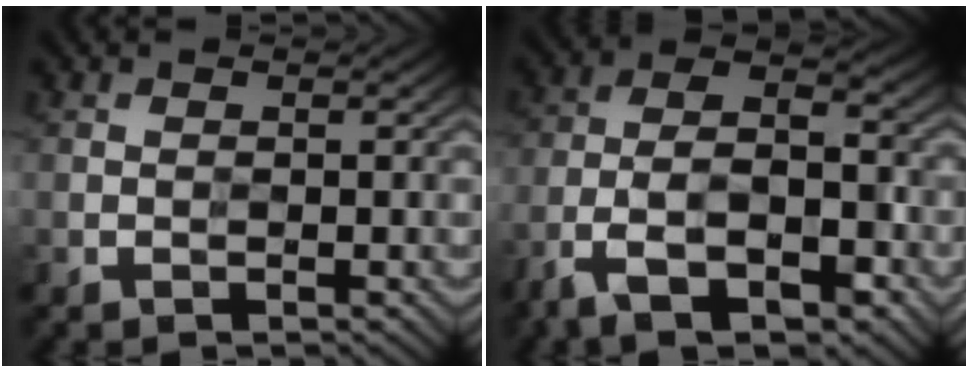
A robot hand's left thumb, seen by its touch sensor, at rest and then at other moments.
{"total": 10.8, "force": [-6.1, 4.6, 7.6], "torque": [-0.148, -0.007, -0.125]}